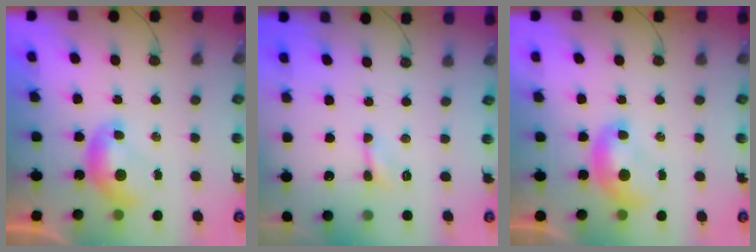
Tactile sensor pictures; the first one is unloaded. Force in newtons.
{"total": 2.2, "press": 2.1, "slide": 0.5}
{"total": 1.3, "press": 1.3, "slide": 0.1}